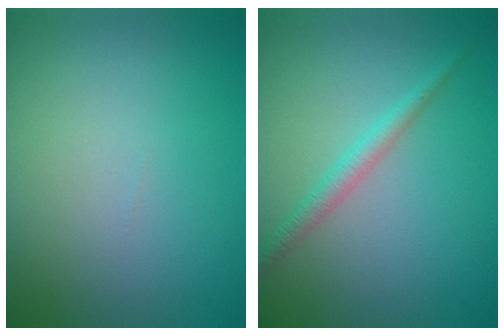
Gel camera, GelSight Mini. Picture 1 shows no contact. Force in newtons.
{"total": 1.9, "press": 1.9, "slide": 0.1}